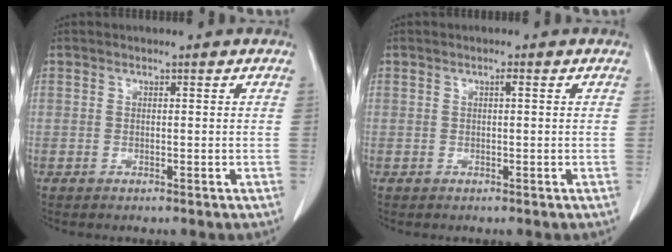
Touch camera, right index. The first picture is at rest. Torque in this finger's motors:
{"motor_torque": [0.13, -0.05, 0.03, 0.01]}